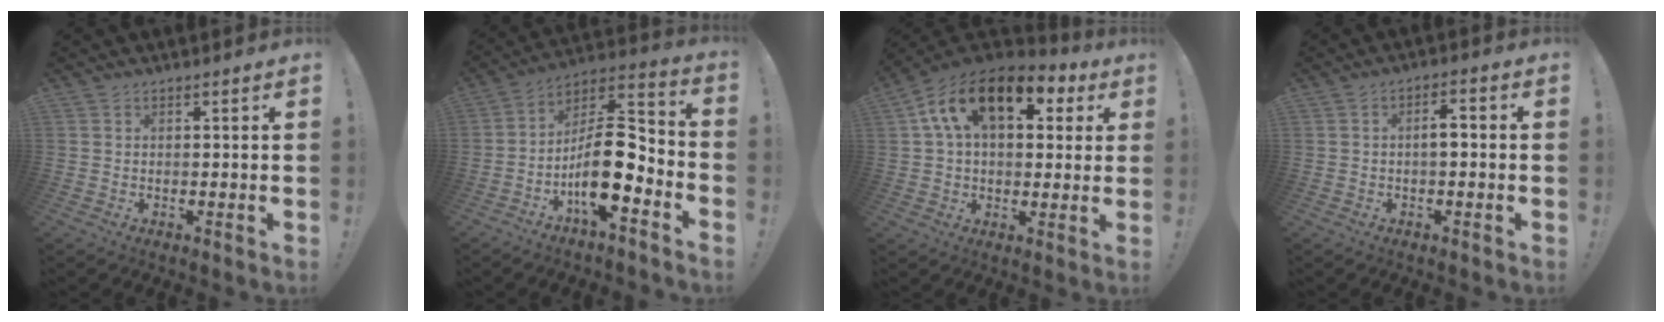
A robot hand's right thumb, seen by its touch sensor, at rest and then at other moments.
{"total": 15.7, "force": [-5.3, 5.8, 13.6], "torque": [-0.247, 0.025, -0.081]}
{"total": 18.3, "force": [7.1, 10.1, 13.4], "torque": [-0.225, -0.014, 0.119]}
{"total": 3.7, "force": [-0.8, 1.4, 3.3], "torque": [-0.054, 0.010, -0.018]}